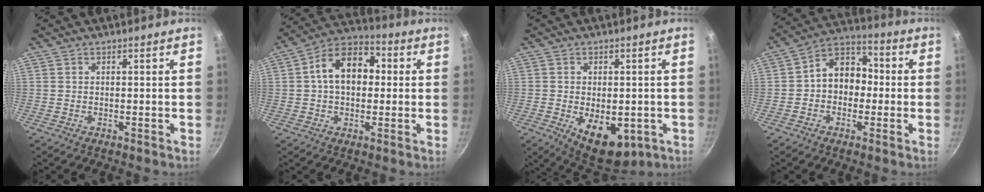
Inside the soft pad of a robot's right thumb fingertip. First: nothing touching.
{"total": 13.1, "force": [1.5, 9.0, 9.4], "torque": [-0.112, 0.031, 0.003]}
{"total": 11.1, "force": [-2.9, 6.4, 8.6], "torque": [-0.090, -0.009, -0.024]}
{"total": 10.0, "force": [-0.6, 7.8, 6.1], "torque": [-0.044, 0.037, -0.031]}